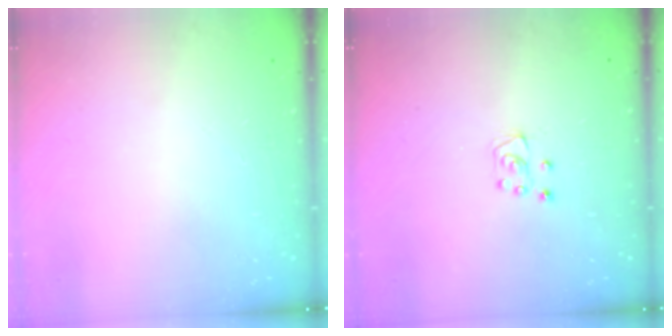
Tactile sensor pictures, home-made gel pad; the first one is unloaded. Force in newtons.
{"total": 4.4, "press": 4.4, "slide": 0.2}